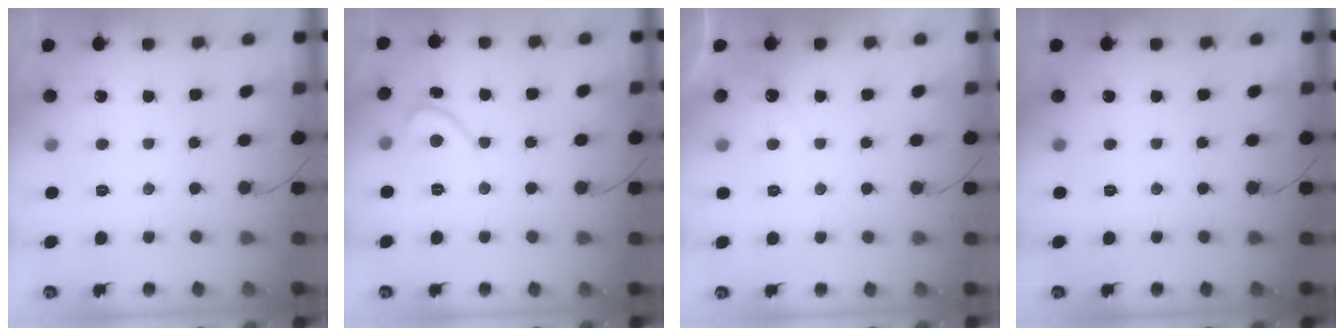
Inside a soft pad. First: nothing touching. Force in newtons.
{"total": 2.7, "press": 2.7, "slide": 0.2}
{"total": 2.3, "press": 2.3, "slide": 0.1}
{"total": 0.0}